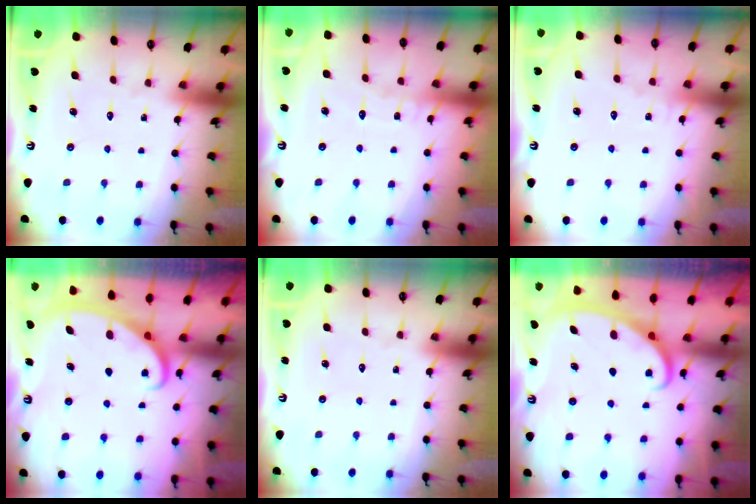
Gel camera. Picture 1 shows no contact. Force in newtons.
{"total": 5.6, "press": 5.6, "slide": 0.4}
{"total": 4.0, "press": 4.0, "slide": 0.4}
{"total": 2.7, "press": 2.7, "slide": 0.4}
{"total": 0.0}
{"total": 2.7, "press": 2.6, "slide": 0.4}